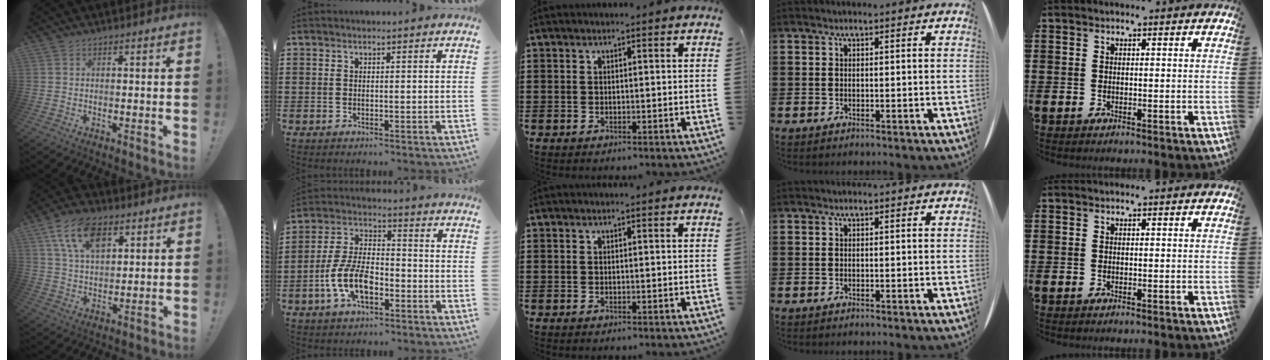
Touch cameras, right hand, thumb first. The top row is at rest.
{"thumb": {"total": 14.1, "force": [7.0, 8.2, 9.1], "torque": [-0.164, -0.010, 0.132]}, "index": {"total": 8.7, "force": [-3.5, 4.4, 6.7], "torque": [-0.159, 0.001, -0.073]}}